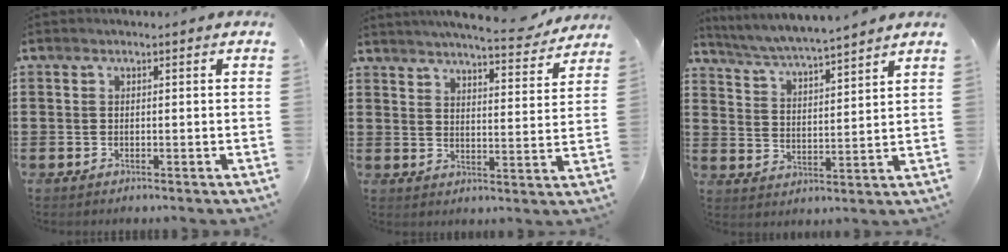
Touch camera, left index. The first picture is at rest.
{"total": 5.8, "force": [5.5, -0.1, 1.9], "torque": [-0.043, -0.038, 0.091]}
{"total": 5.0, "force": [4.9, -0.4, 1.0], "torque": [-0.041, -0.032, 0.082]}